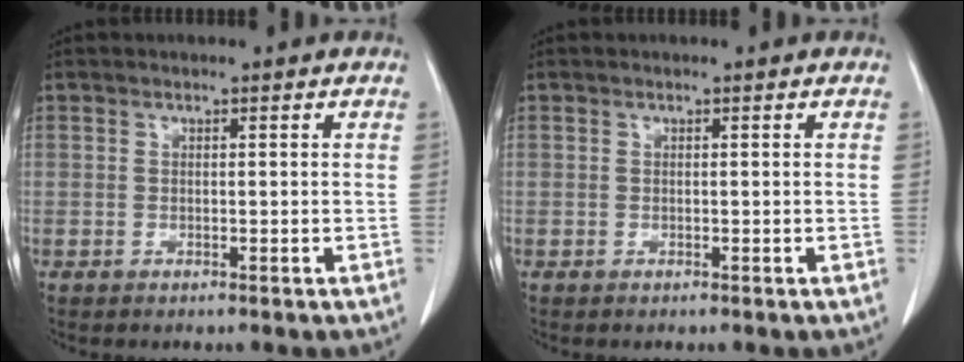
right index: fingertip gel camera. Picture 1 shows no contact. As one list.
[{"total": 0.0}]